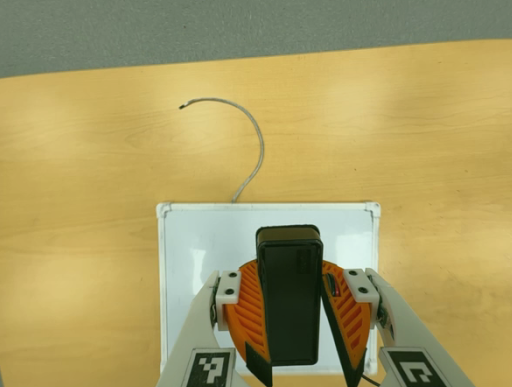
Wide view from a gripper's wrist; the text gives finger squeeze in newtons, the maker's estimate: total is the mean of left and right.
{"total": 10.0, "left": 9.8, "right": 10.1}